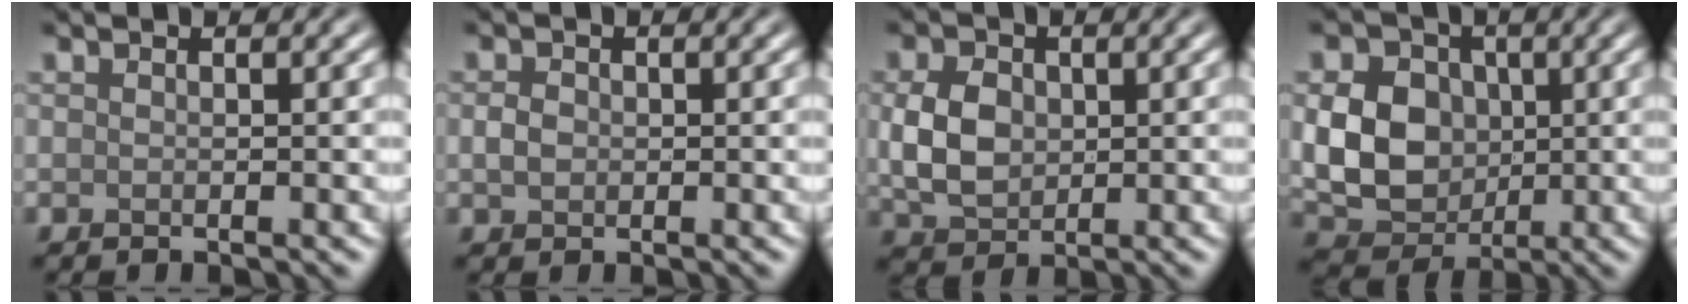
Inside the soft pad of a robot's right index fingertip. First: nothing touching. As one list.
[{"total": 1.4, "force": [0.0, 1.1, 0.8], "torque": [-0.018, 0.001, -0.005]}, {"total": 4.5, "force": [0.2, 3.4, 3.0], "torque": [-0.068, -0.001, 0.005]}, {"total": 6.7, "force": [0.2, 5.4, 4.0], "torque": [-0.080, -0.003, 0.000]}]